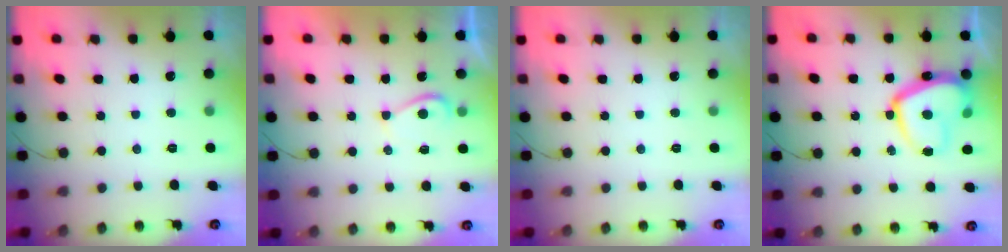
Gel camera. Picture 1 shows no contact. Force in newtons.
{"total": 2.3, "press": 2.3, "slide": 0.5}
{"total": 0.0}
{"total": 15.7, "press": 15.6, "slide": 1.5}